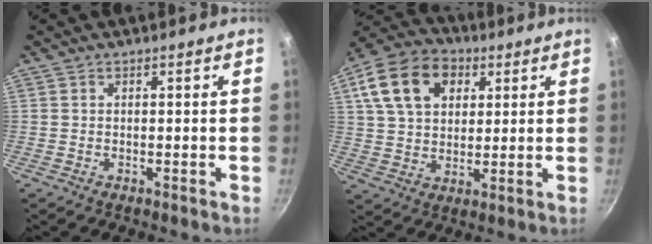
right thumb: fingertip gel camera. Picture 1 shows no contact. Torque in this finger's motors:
{"motor_torque": [-0.27, 0.87, 0.76, -0.19, 0.12]}